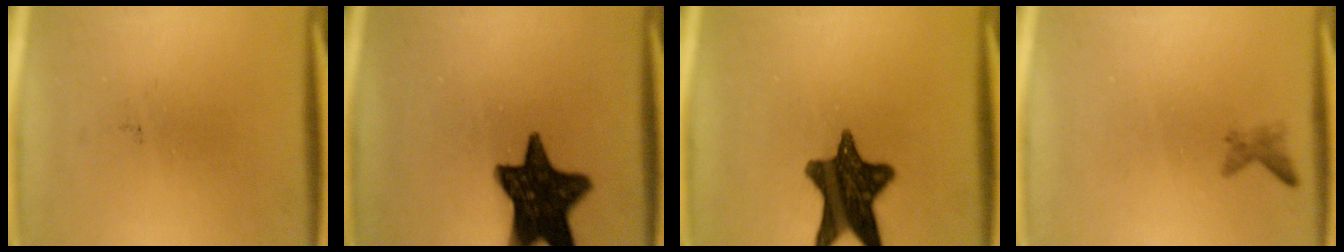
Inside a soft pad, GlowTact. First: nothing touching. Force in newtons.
{"total": 15.1}
{"total": 13.5}
{"total": 1.1}